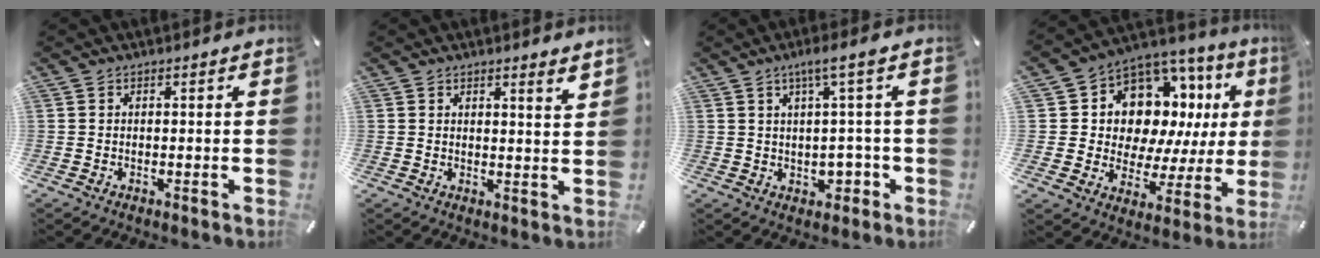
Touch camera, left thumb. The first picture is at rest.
{"total": 2.4, "force": [2.3, -0.1, 0.9], "torque": [-0.006, -0.019, 0.037]}
{"total": 6.9, "force": [1.4, 3.2, 5.9], "torque": [-0.088, -0.008, 0.018]}
{"total": 13.0, "force": [6.3, 9.5, 6.2], "torque": [-0.097, -0.066, 0.119]}